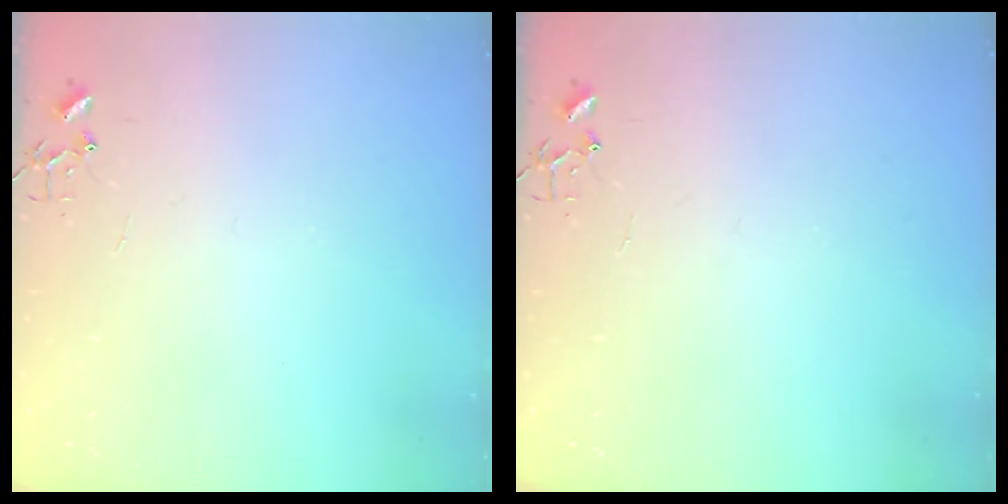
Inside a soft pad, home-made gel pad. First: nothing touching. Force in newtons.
{"total": 0.0}